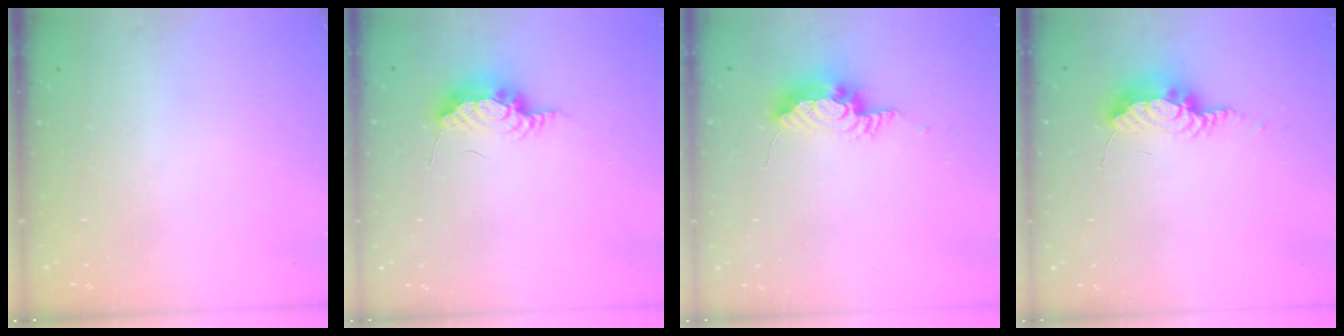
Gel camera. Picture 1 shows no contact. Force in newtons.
{"total": 7.6, "press": 7.3, "slide": 1.9}
{"total": 8.6, "press": 8.3, "slide": 2.5}
{"total": 8.0, "press": 7.8, "slide": 1.8}